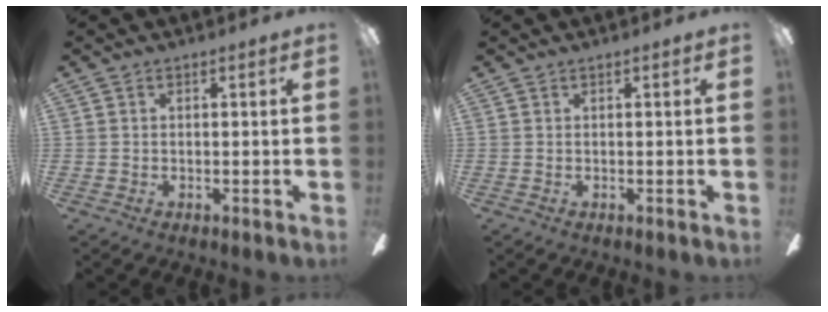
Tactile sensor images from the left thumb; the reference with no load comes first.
{"total": 0.0}